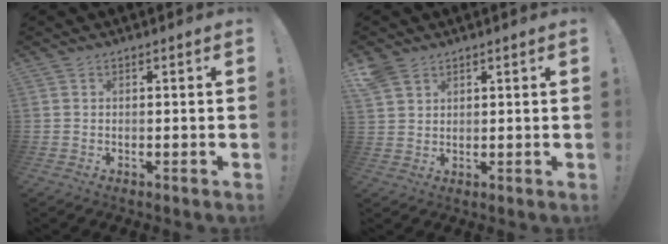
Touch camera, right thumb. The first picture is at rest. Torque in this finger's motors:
{"motor_torque": [-0.40, 1.59, 0.58, 0.40, 0.08]}